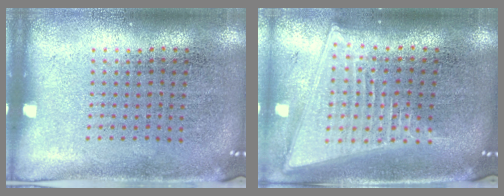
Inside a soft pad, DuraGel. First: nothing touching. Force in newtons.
{"total": 2.1, "press": 1.8, "slide": 1.1}